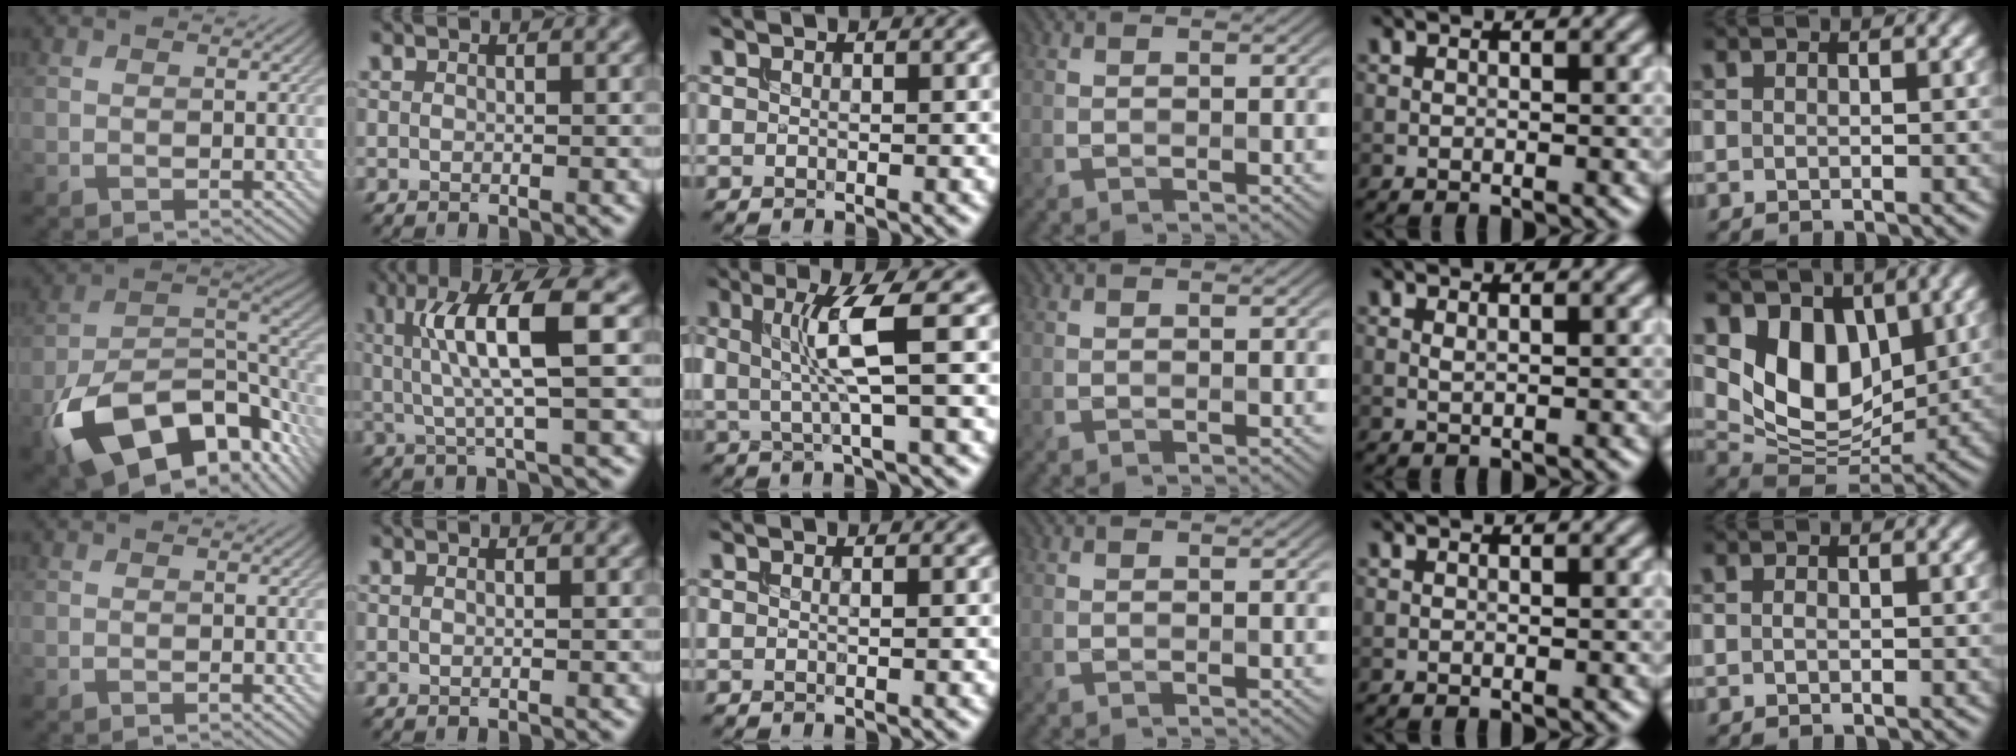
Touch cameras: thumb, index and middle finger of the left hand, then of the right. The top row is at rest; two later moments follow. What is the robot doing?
{"motion": "insert", "object": "drawer"}